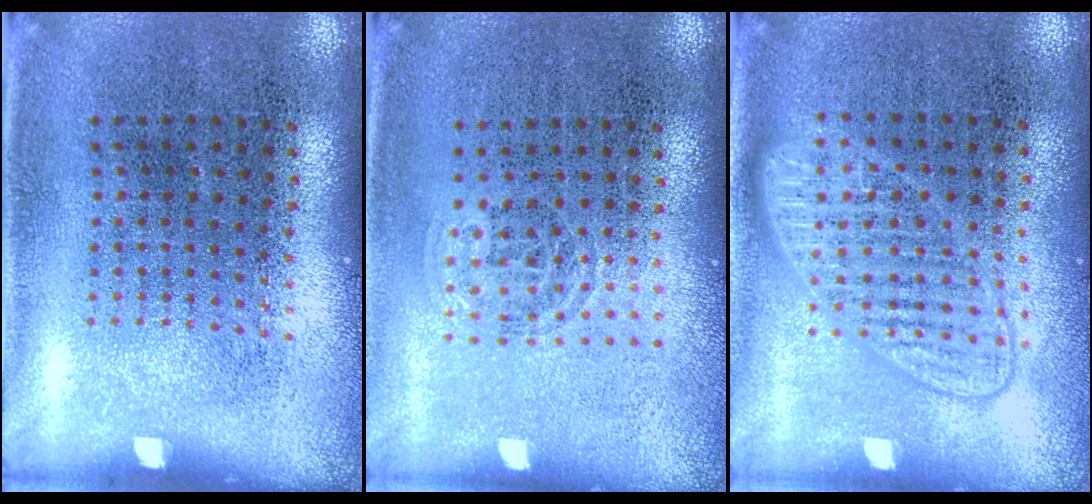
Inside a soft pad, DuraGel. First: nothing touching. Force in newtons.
{"total": 0.9, "press": 0.6, "slide": 0.6}
{"total": 1.5, "press": 1.4, "slide": 0.3}